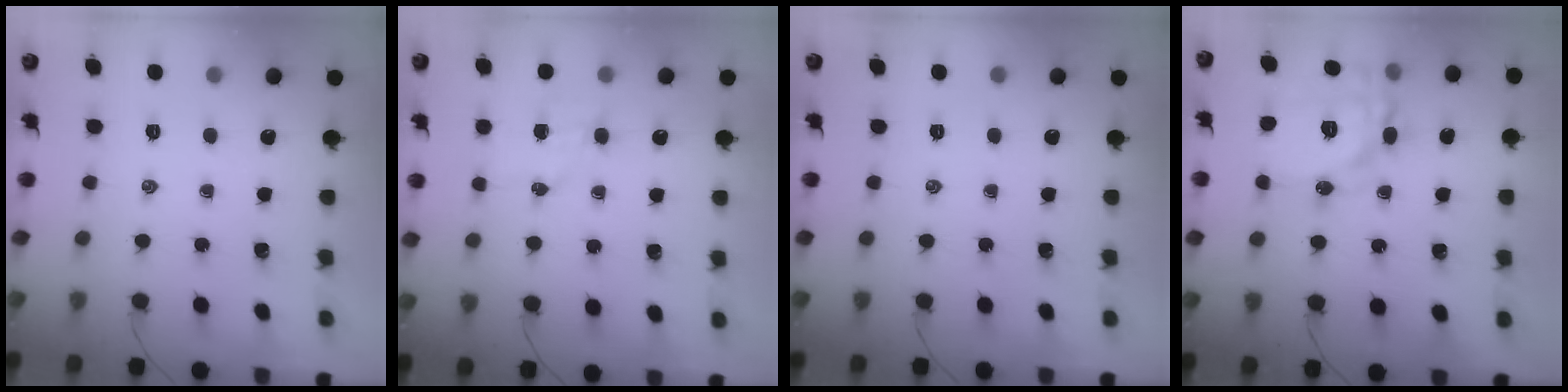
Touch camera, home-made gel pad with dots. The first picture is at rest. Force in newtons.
{"total": 5.6, "press": 5.5, "slide": 1.2}
{"total": 0.0}
{"total": 15.8, "press": 15.8, "slide": 0.6}